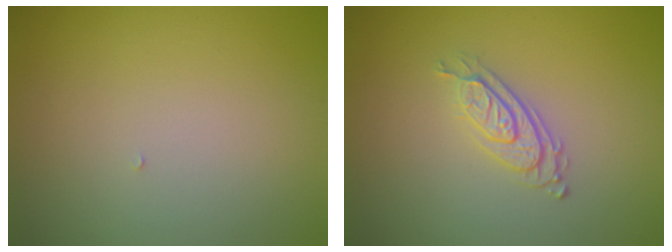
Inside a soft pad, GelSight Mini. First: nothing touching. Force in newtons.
{"total": 2.8, "press": 2.0, "slide": 1.9}